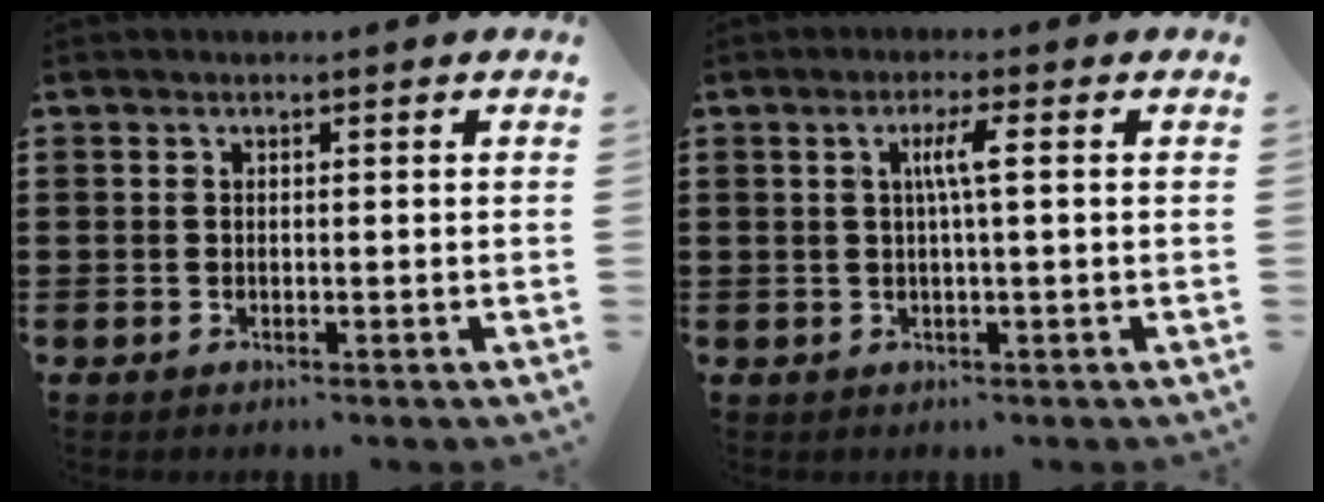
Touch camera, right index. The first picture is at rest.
{"total": 3.4, "force": [0.4, 0.0, 3.4], "torque": [-0.065, -0.001, 0.003]}